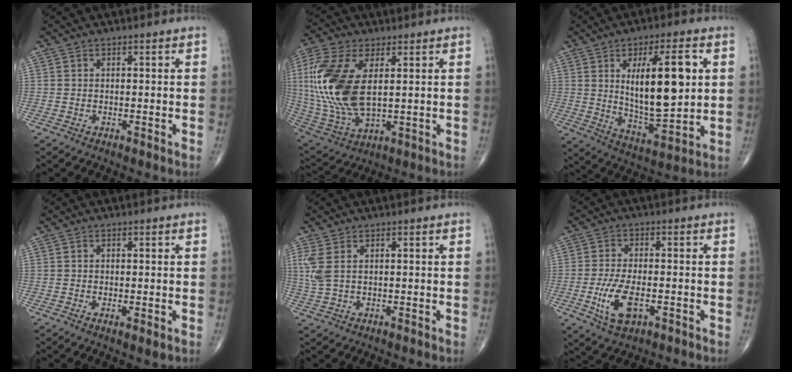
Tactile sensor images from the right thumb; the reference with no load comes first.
{"total": 19.9, "force": [2.9, 10.1, 16.9], "torque": [-0.386, -0.015, 0.062]}
{"total": 17.4, "force": [3.5, 6.0, 16.0], "torque": [-0.240, -0.022, 0.067]}
{"total": 1.9, "force": [-0.4, 0.6, 1.8], "torque": [-0.033, -0.007, -0.006]}
{"total": 4.2, "force": [1.2, 1.9, 3.6], "torque": [-0.107, 0.006, 0.033]}
{"total": 8.2, "force": [-2.5, 3.9, 6.8], "torque": [-0.138, 0.001, -0.041]}